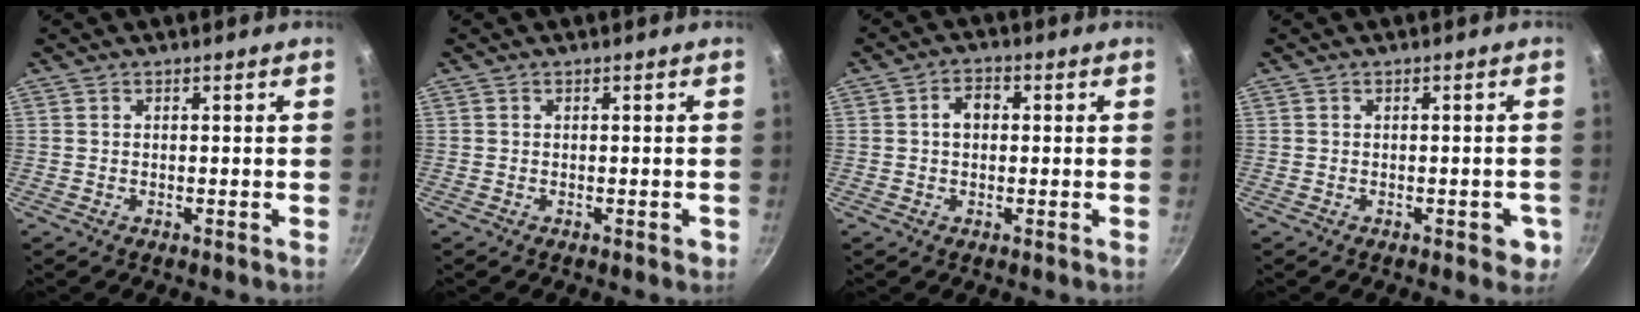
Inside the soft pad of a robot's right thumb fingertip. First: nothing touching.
{"total": 0.8, "force": [-0.3, 0.6, 0.6], "torque": [-0.002, 0.004, -0.004]}
{"total": 4.0, "force": [0.4, 2.9, 2.7], "torque": [-0.025, 0.011, 0.002]}
{"total": 3.4, "force": [-1.2, 2.0, 2.4], "torque": [-0.006, 0.012, -0.013]}